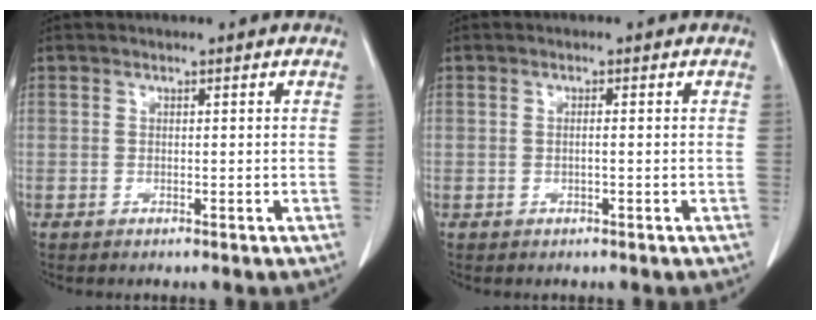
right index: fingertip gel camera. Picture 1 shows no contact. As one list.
[{"total": 0.6, "force": [0.0, 0.0, 0.6], "torque": [-0.009, 0.003, 0.002]}]